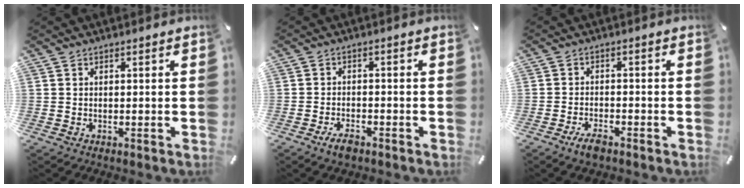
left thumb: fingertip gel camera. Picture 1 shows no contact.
{"total": 3.6, "force": [-2.5, 1.7, 1.9], "torque": [-0.037, 0.013, -0.048]}
{"total": 3.7, "force": [-2.8, 1.5, 2.0], "torque": [-0.044, 0.012, -0.055]}